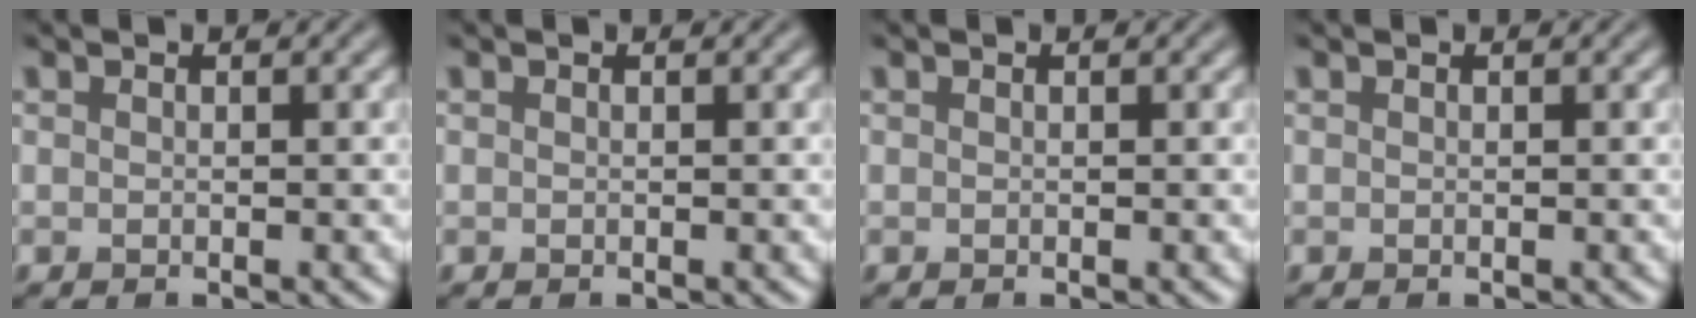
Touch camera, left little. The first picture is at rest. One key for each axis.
{"total": 0.0}
{"total": 0.0}
{"total": 0.0}